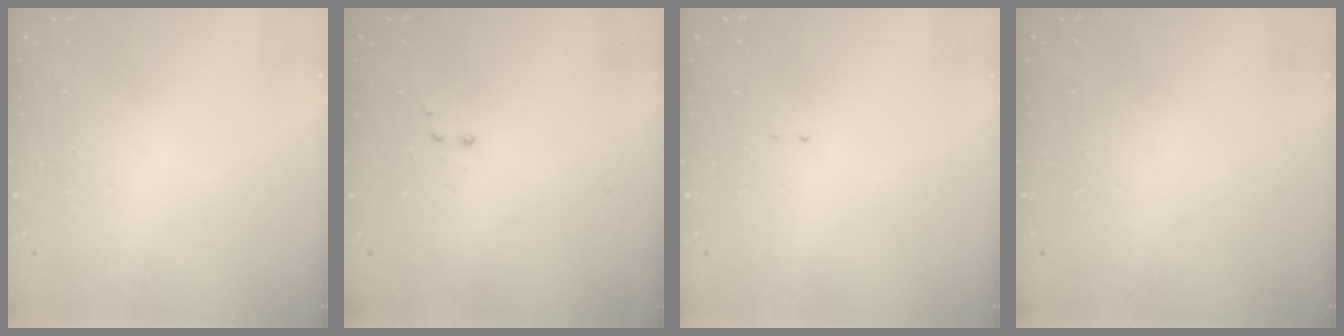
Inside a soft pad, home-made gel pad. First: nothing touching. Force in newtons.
{"total": 2.0, "press": 1.8, "slide": 0.9}
{"total": 0.7, "press": 0.7, "slide": 0.1}
{"total": 0.0}